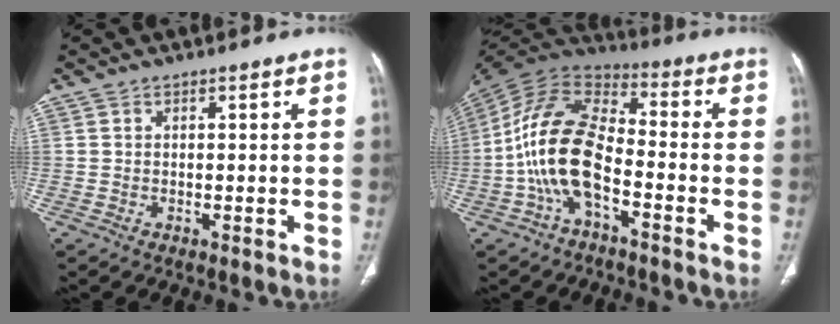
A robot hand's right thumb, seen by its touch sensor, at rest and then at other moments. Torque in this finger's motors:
{"motor_torque": [1.84, 3.02, 2.01, -0.75, 0.71]}